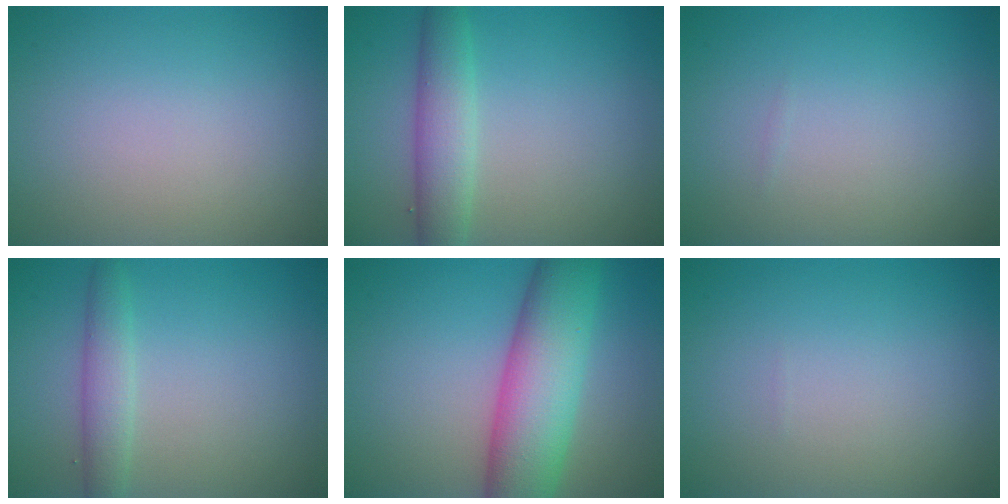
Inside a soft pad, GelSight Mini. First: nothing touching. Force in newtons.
{"total": 3.8, "press": 3.8, "slide": 0.1}
{"total": 0.0}
{"total": 2.4, "press": 2.4, "slide": 0.1}
{"total": 9.3, "press": 9.3, "slide": 0.1}
{"total": 0.0}